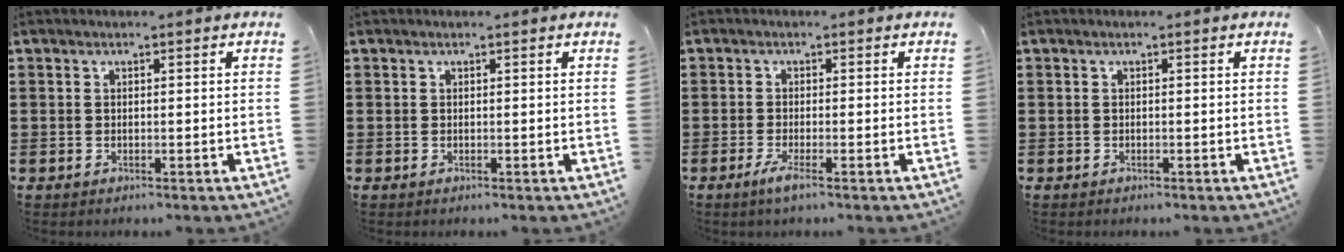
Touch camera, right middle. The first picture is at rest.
{"total": 0.0}
{"total": 2.2, "force": [-1.2, 0.0, 1.9], "torque": [-0.048, -0.010, -0.025]}
{"total": 0.0}